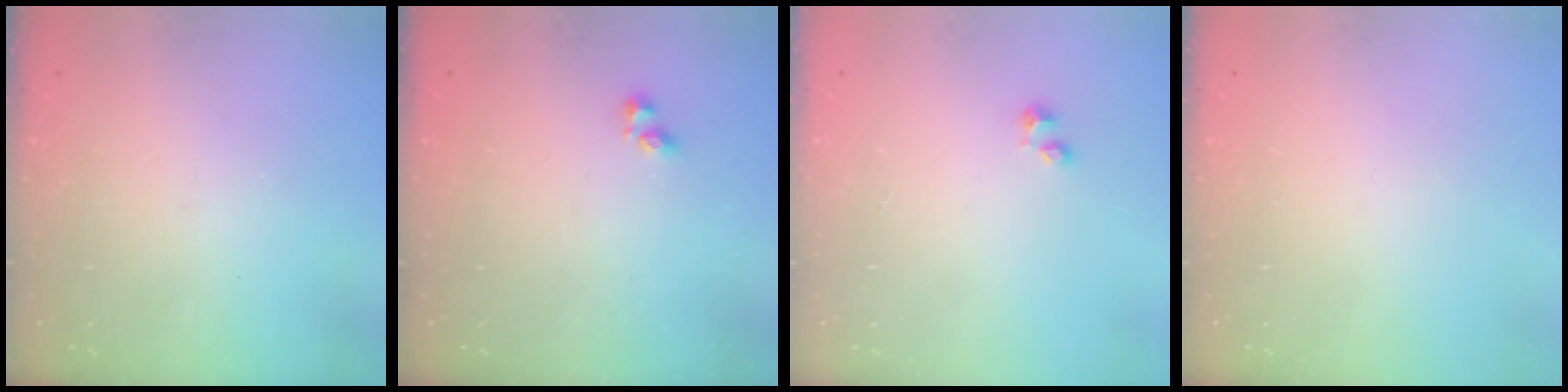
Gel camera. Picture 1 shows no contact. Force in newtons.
{"total": 1.6, "press": 1.5, "slide": 0.3}
{"total": 2.4, "press": 2.4, "slide": 0.4}
{"total": 0.0}